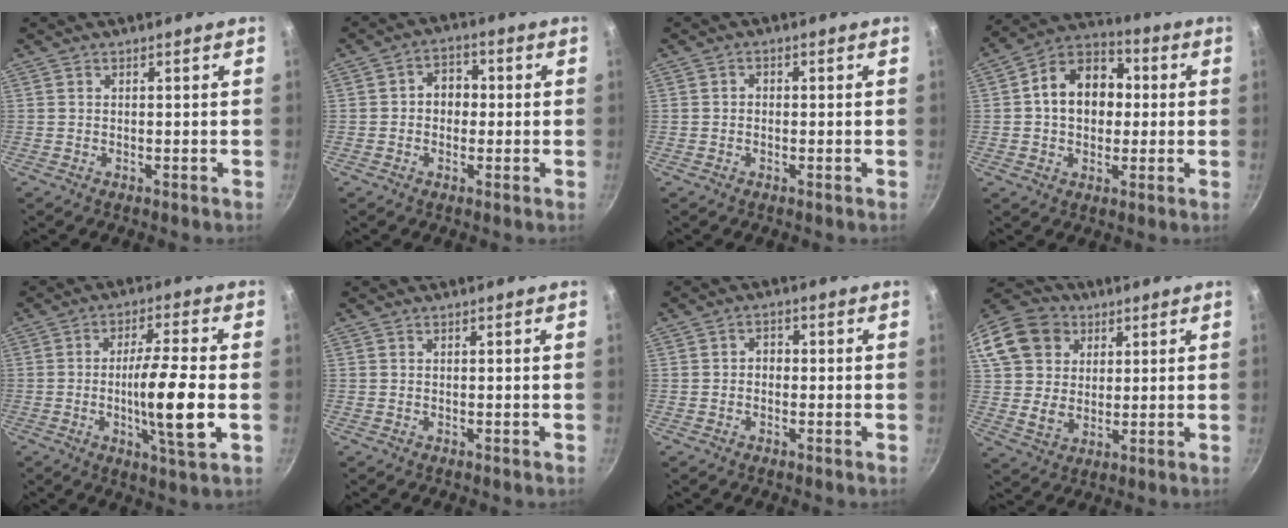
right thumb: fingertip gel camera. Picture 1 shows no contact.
{"total": 5.1, "force": [-0.1, 4.2, 2.9], "torque": [-0.010, 0.013, -0.010]}
{"total": 1.0, "force": [-0.3, 0.9, 0.5], "torque": [-0.007, 0.005, -0.007]}
{"total": 13.6, "force": [1.2, 10.3, 8.8], "torque": [-0.100, 0.026, -0.001]}
{"total": 12.0, "force": [-1.9, 1.5, 11.7], "torque": [-0.198, 0.009, -0.036]}
{"total": 0.0}
{"total": 2.2, "force": [-0.4, 1.8, 1.2], "torque": [-0.008, 0.010, -0.012]}
{"total": 18.6, "force": [6.9, 14.8, 8.9], "torque": [-0.189, 0.019, 0.124]}